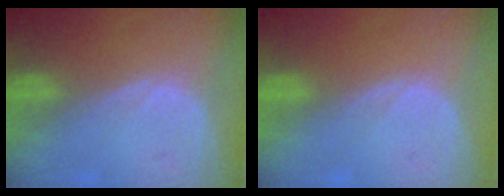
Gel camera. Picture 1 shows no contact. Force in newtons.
{"total": 0.0}